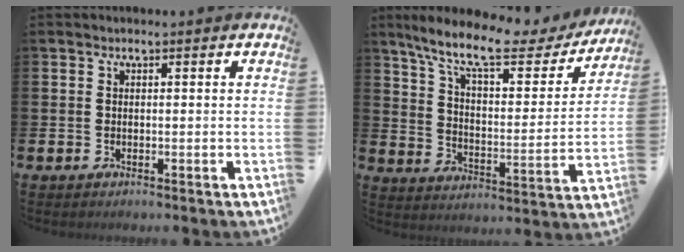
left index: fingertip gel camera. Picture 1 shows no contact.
{"total": 11.3, "force": [9.1, 3.0, 6.0], "torque": [-0.139, -0.053, 0.152]}